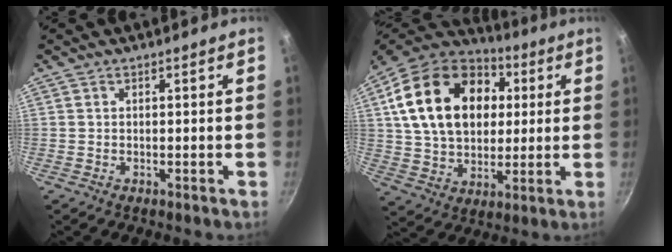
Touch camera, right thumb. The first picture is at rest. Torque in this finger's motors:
{"motor_torque": [-1.59, 2.80, 2.10, 0.67, 0.56]}